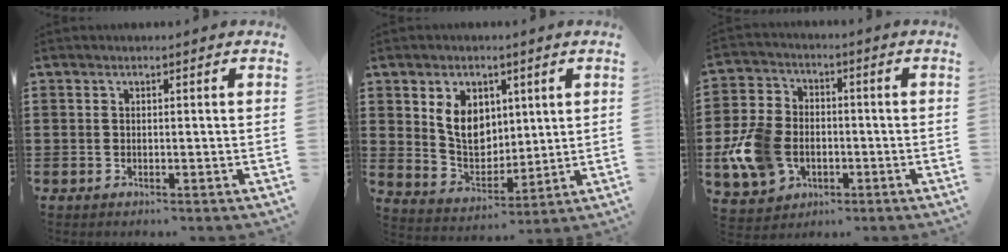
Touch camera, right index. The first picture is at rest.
{"total": 7.2, "force": [2.3, 5.4, 4.1], "torque": [-0.090, 0.007, 0.039]}
{"total": 10.4, "force": [-2.6, 7.8, 6.3], "torque": [-0.174, 0.009, -0.051]}